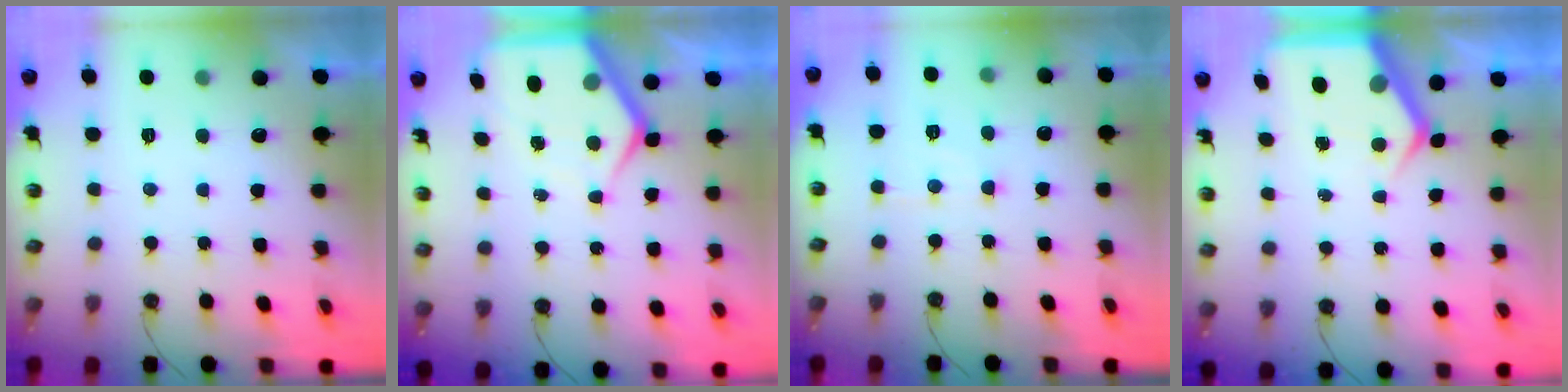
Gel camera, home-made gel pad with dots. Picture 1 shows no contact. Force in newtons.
{"total": 8.8, "press": 8.7, "slide": 0.9}
{"total": 7.0, "press": 7.0, "slide": 0.5}
{"total": 6.0, "press": 6.0, "slide": 0.3}